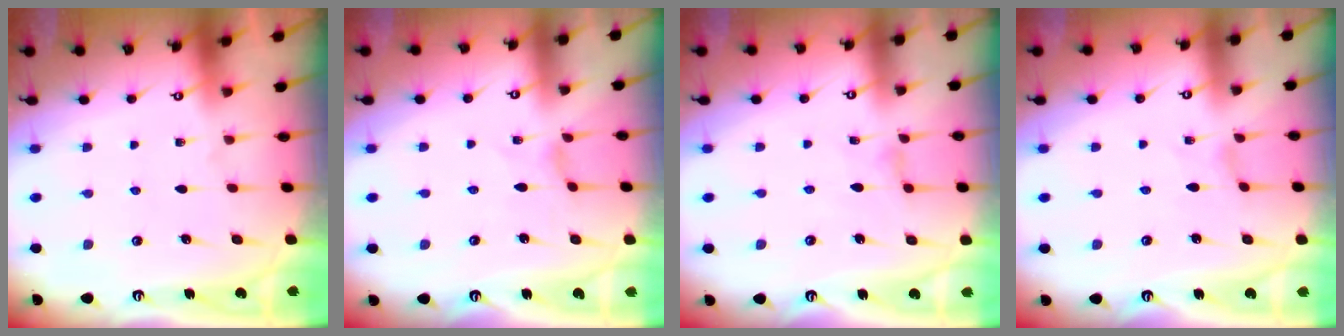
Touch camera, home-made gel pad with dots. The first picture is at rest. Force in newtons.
{"total": 0.0}
{"total": 1.4, "press": 1.3, "slide": 0.3}
{"total": 0.7, "press": 0.6, "slide": 0.2}